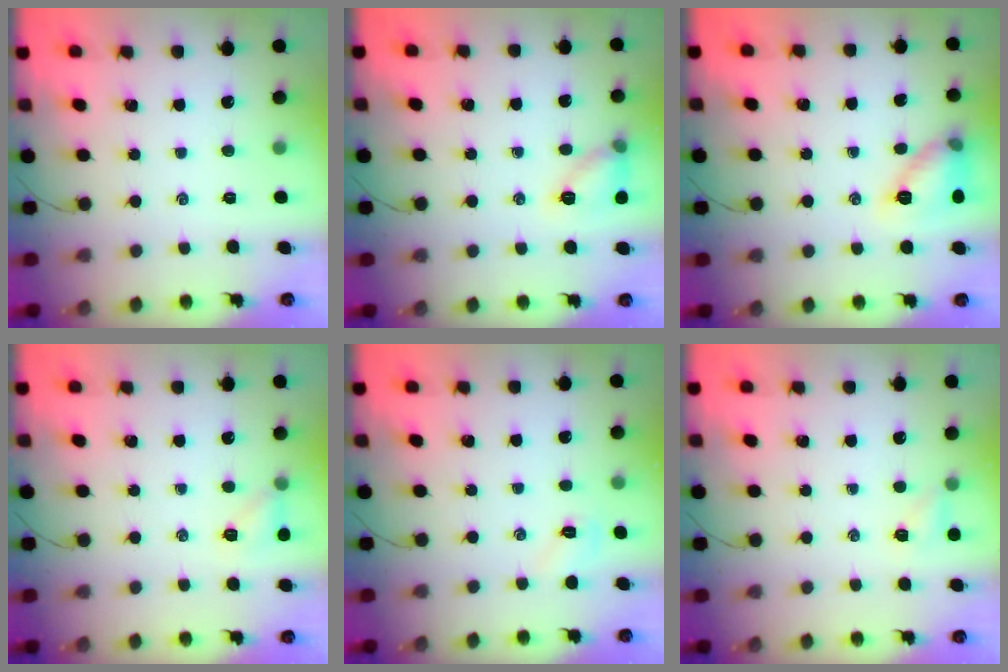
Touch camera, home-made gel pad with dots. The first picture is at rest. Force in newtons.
{"total": 9.3, "press": 9.3, "slide": 0.3}
{"total": 11.5, "press": 11.5, "slide": 0.6}
{"total": 5.3, "press": 5.1, "slide": 1.3}
{"total": 4.8, "press": 4.6, "slide": 1.1}
{"total": 4.2, "press": 4.0, "slide": 1.3}